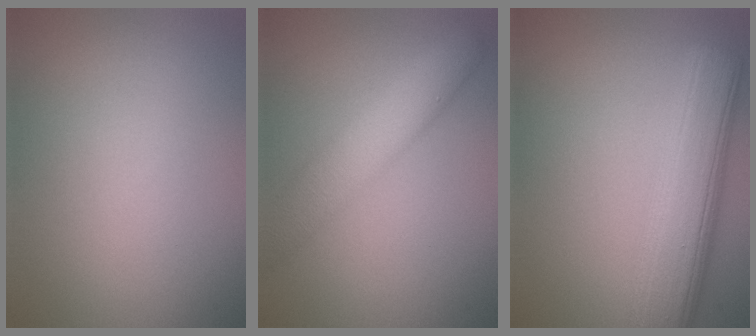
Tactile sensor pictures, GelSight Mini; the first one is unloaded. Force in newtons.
{"total": 5.3, "press": 5.3, "slide": 0.2}
{"total": 8.0, "press": 8.0, "slide": 0.2}